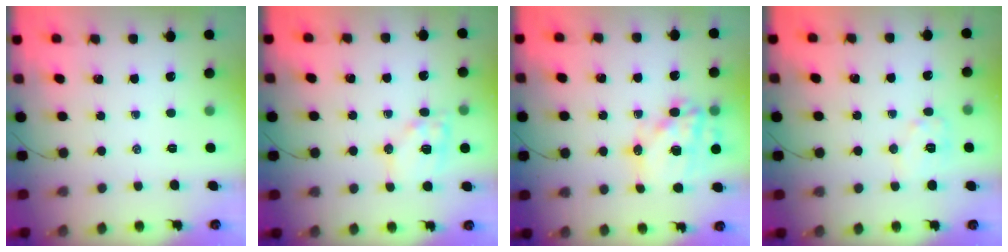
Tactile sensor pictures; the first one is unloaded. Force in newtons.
{"total": 11.3, "press": 11.2, "slide": 1.7}
{"total": 18.2, "press": 17.8, "slide": 3.8}
{"total": 6.9, "press": 6.9, "slide": 0.2}